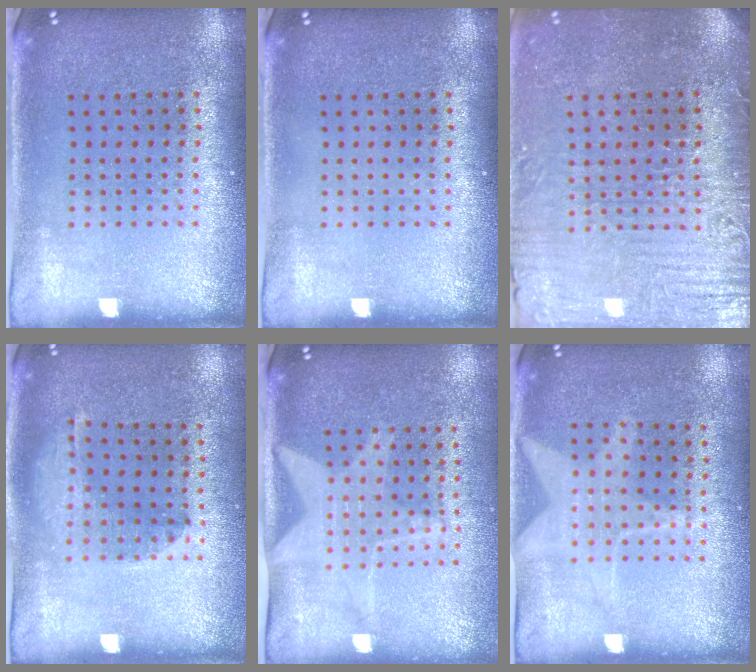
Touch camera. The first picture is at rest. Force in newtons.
{"total": 0.0}
{"total": 4.1, "press": 3.8, "slide": 1.6}
{"total": 1.0, "press": 1.0, "slide": 0.2}
{"total": 1.8, "press": 1.5, "slide": 1.0}
{"total": 1.2, "press": 1.2, "slide": 0.2}